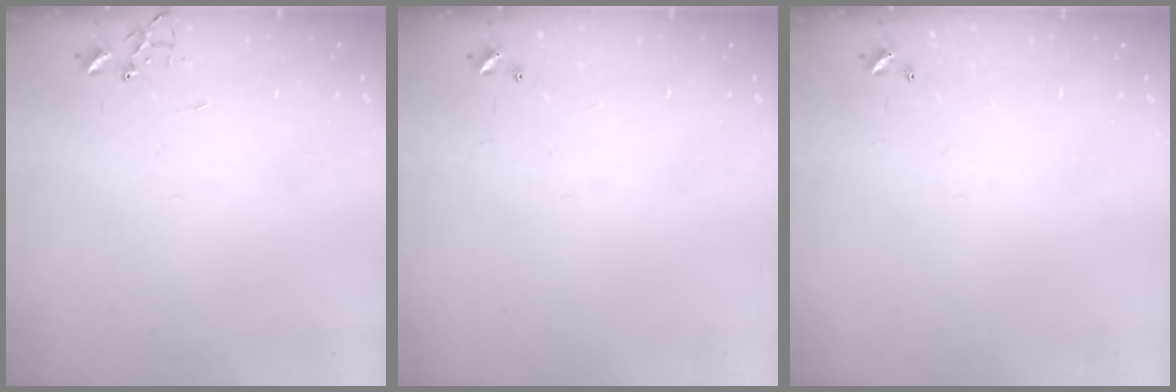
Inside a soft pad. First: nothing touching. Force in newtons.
{"total": 0.0}
{"total": 0.0}